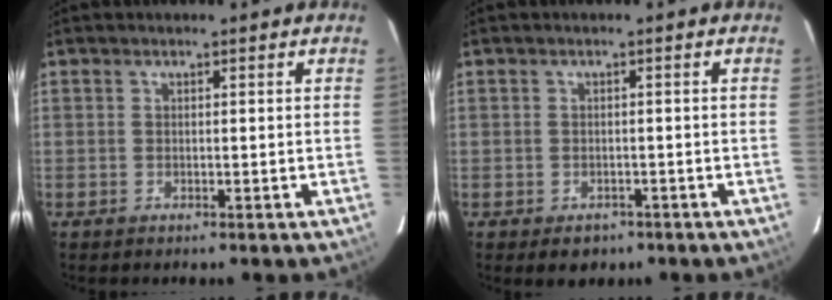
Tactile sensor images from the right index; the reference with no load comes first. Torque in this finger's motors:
{"motor_torque": [-0.01, -0.03, -0.07, -0.06]}